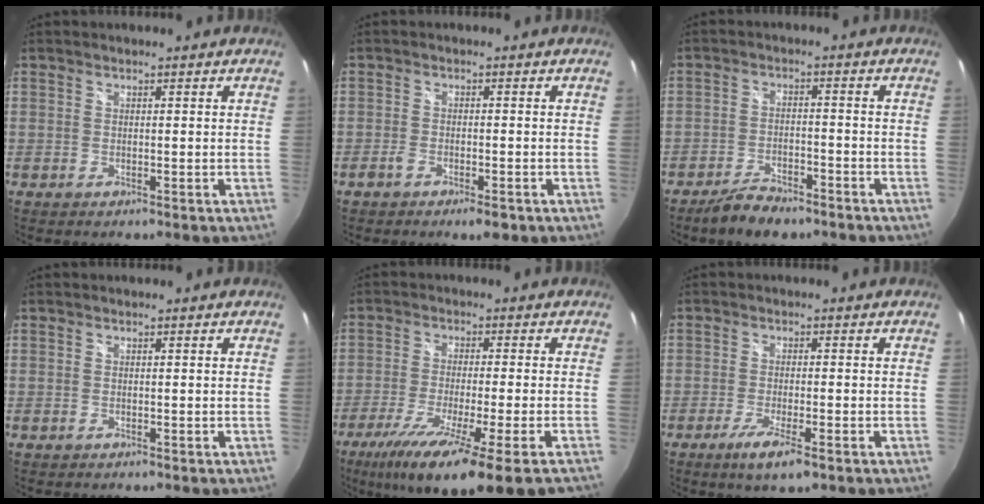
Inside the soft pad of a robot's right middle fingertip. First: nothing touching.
{"total": 3.9, "force": [-2.7, 1.5, 2.4], "torque": [-0.059, -0.004, -0.050]}
{"total": 7.1, "force": [-5.7, 2.4, 3.5], "torque": [-0.086, -0.006, -0.096]}
{"total": 0.0}
{"total": 15.3, "force": [-10.1, -0.3, 11.5], "torque": [-0.220, -0.069, -0.167]}
{"total": 5.6, "force": [-3.2, 0.8, 4.5], "torque": [-0.098, -0.018, -0.058]}